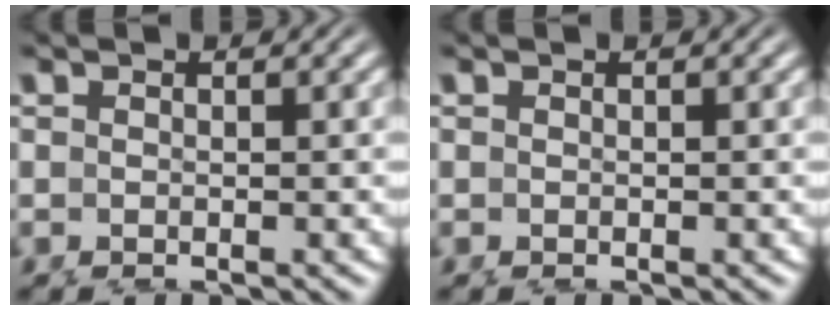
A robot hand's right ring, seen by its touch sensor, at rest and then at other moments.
{"total": 0.0}